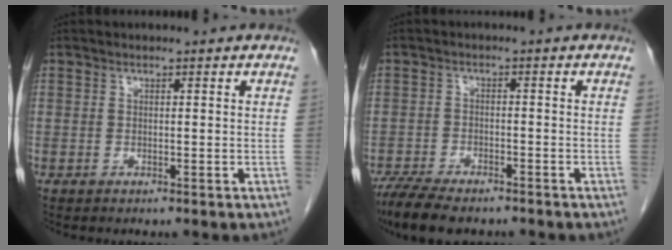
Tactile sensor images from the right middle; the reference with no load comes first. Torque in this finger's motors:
{"motor_torque": [0.99, -0.90, 0.05, 0.07]}